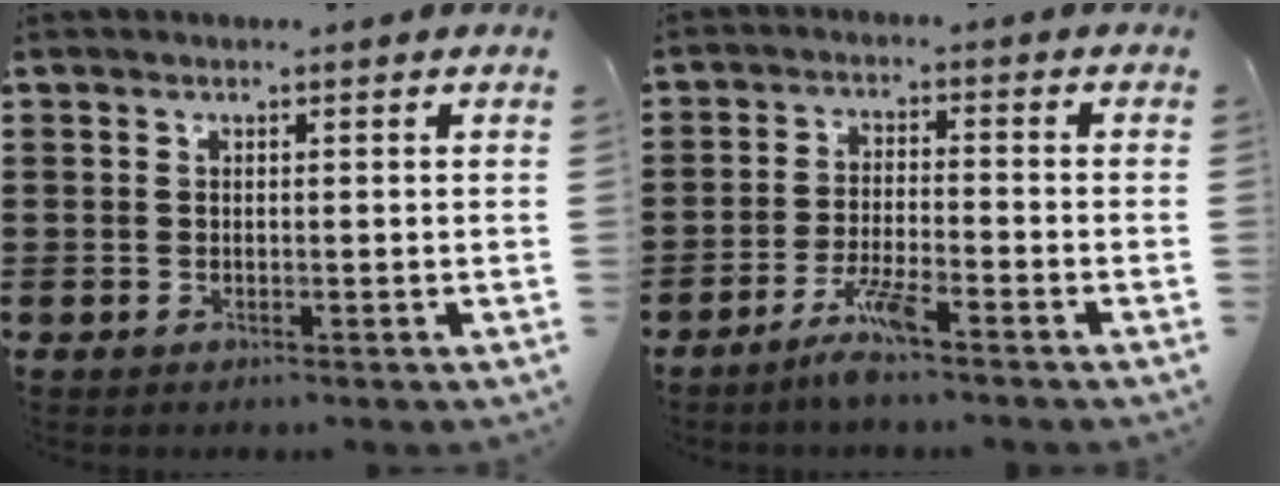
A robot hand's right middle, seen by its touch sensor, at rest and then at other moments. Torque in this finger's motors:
{"motor_torque": [0.21, -0.26, 0.17, 0.07]}